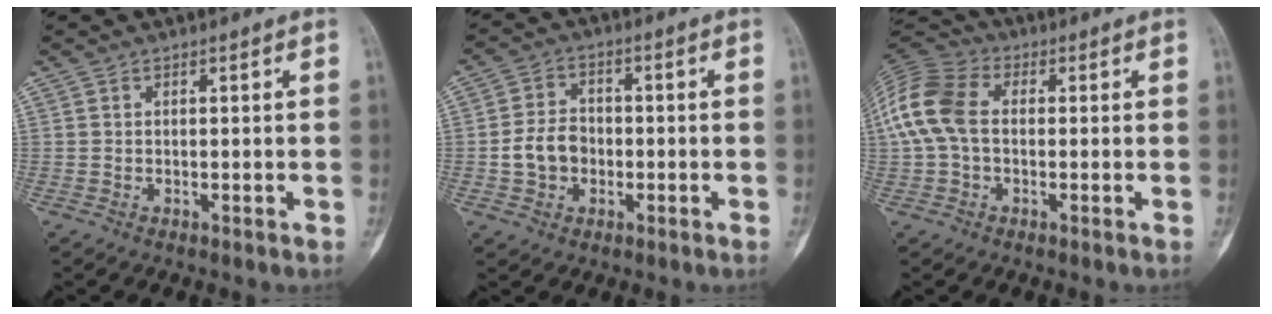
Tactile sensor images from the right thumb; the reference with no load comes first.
{"total": 6.5, "force": [-1.3, 5.2, 3.7], "torque": [-0.055, 0.020, -0.028]}
{"total": 11.5, "force": [0.3, 7.9, 8.3], "torque": [-0.179, 0.030, -0.007]}